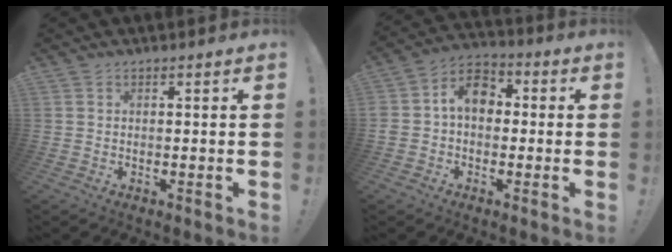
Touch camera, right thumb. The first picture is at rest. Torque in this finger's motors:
{"motor_torque": [2.41, 1.10, 1.34, -0.95, 0.27]}